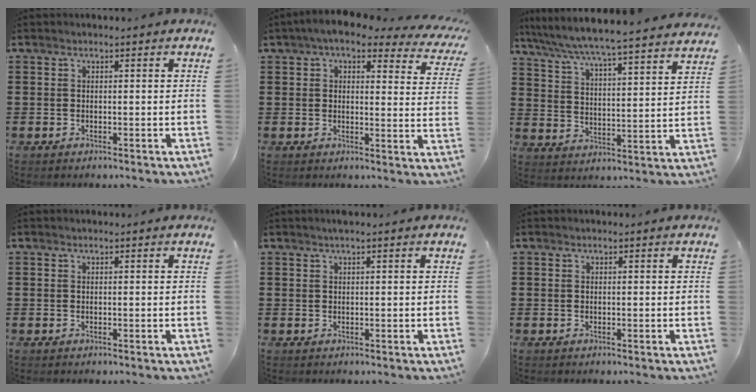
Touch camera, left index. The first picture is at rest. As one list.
[{"total": 5.4, "force": [4.2, 1.1, 3.2], "torque": [-0.070, -0.015, 0.071]}, {"total": 5.4, "force": [5.2, -0.7, 1.5], "torque": [-0.054, -0.044, 0.081]}, {"total": 0.0}, {"total": 0.9, "force": [0.4, 0.0, 0.7], "torque": [-0.012, 0.001, 0.008]}, {"total": 0.0}]